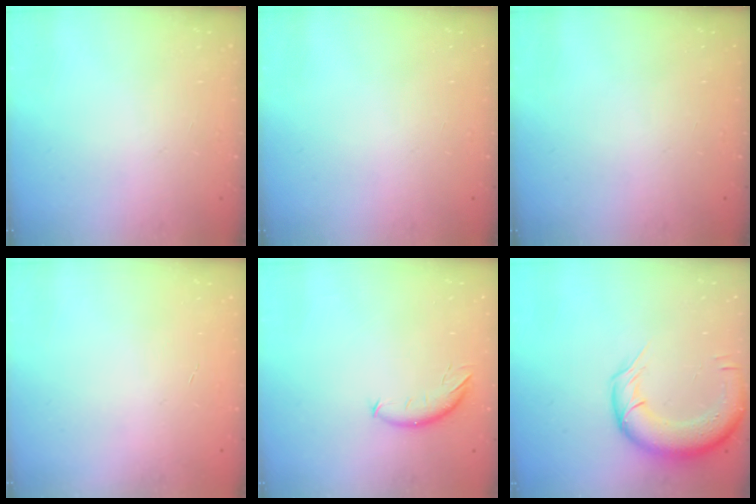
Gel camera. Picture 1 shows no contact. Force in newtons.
{"total": 0.0}
{"total": 0.0}
{"total": 0.0}
{"total": 7.5, "press": 7.5, "slide": 0.6}
{"total": 14.0, "press": 13.6, "slide": 3.1}